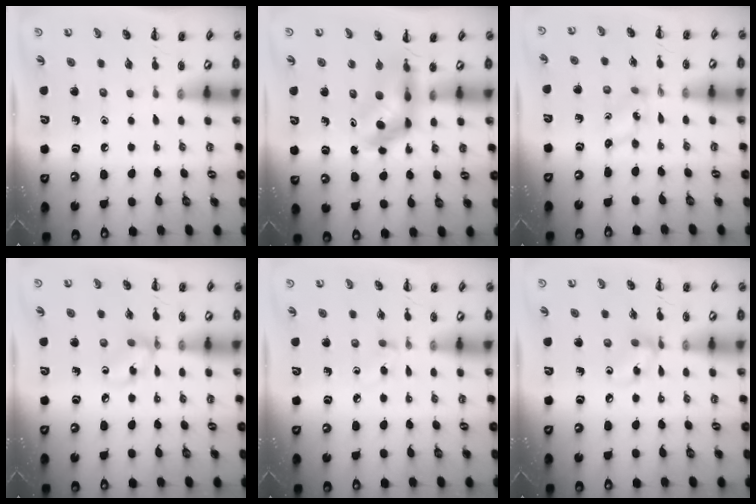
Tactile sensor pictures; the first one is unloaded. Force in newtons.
{"total": 5.0, "press": 4.9, "slide": 0.9}
{"total": 0.8, "press": 0.8, "slide": 0.3}
{"total": 4.8, "press": 4.7, "slide": 0.5}
{"total": 1.8, "press": 1.6, "slide": 0.8}
{"total": 6.1, "press": 6.1, "slide": 0.6}